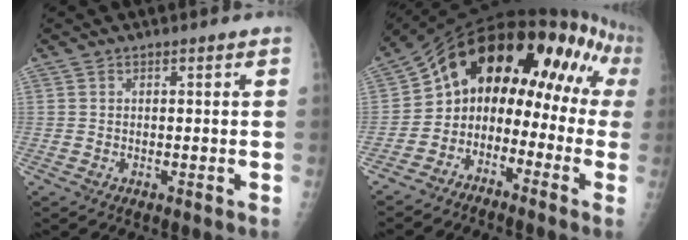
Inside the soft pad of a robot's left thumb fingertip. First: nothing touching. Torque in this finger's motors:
{"motor_torque": [-0.22, 2.63, 2.25, -0.10, 0.54]}